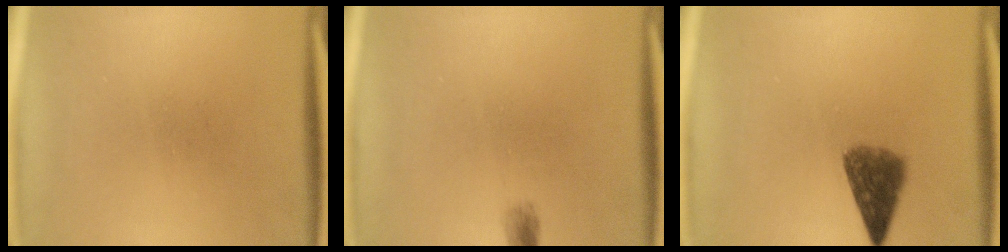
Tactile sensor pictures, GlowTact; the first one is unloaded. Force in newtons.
{"total": 1.4}
{"total": 5.5}